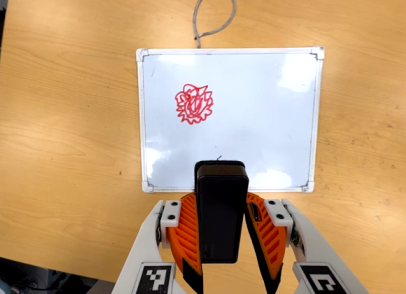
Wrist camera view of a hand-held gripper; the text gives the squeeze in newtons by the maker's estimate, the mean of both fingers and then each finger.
{"total": 5.2, "left": 4.6, "right": 5.7}